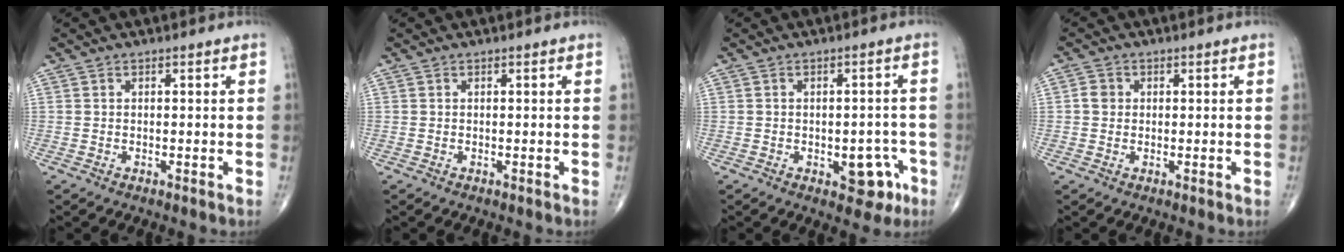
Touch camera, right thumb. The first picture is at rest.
{"total": 0.0}
{"total": 6.7, "force": [-2.7, 3.8, 4.8], "torque": [-0.028, 0.018, -0.028]}
{"total": 2.1, "force": [0.1, 1.9, 0.9], "torque": [-0.008, 0.004, 0.001]}